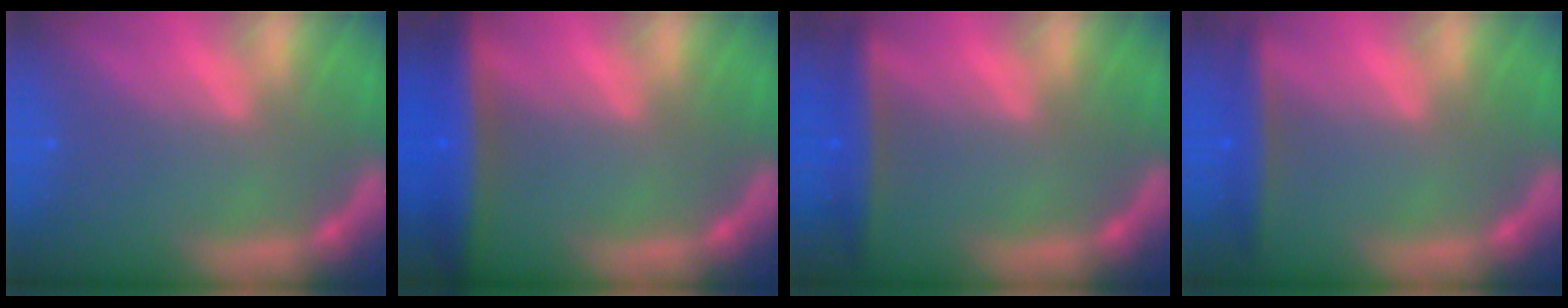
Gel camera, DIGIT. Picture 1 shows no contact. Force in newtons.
{"total": 7.0}
{"total": 4.0}
{"total": 3.4}